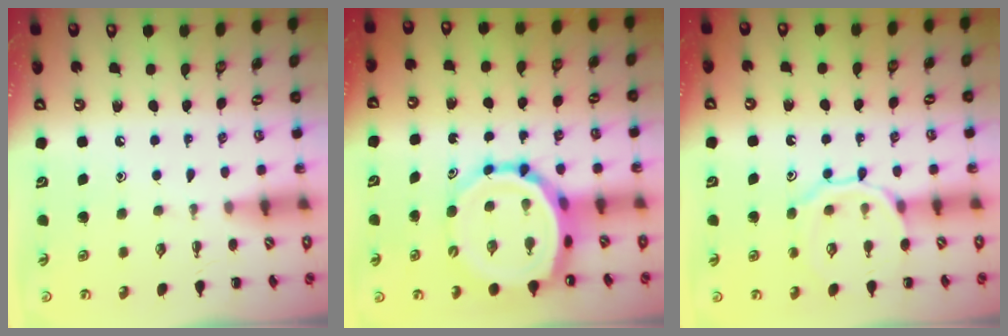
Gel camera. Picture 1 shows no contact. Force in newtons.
{"total": 10.8, "press": 10.4, "slide": 3.0}
{"total": 11.4, "press": 11.4, "slide": 0.8}